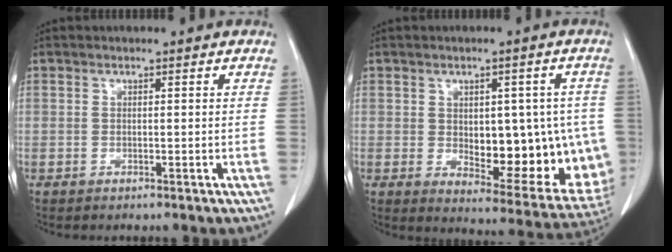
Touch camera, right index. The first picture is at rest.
{"total": 18.4, "force": [-1.6, 8.8, 16.2], "torque": [-0.182, 0.014, 0.010]}